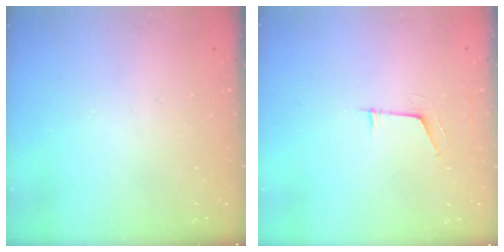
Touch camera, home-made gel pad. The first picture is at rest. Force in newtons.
{"total": 4.4, "press": 4.3, "slide": 0.7}